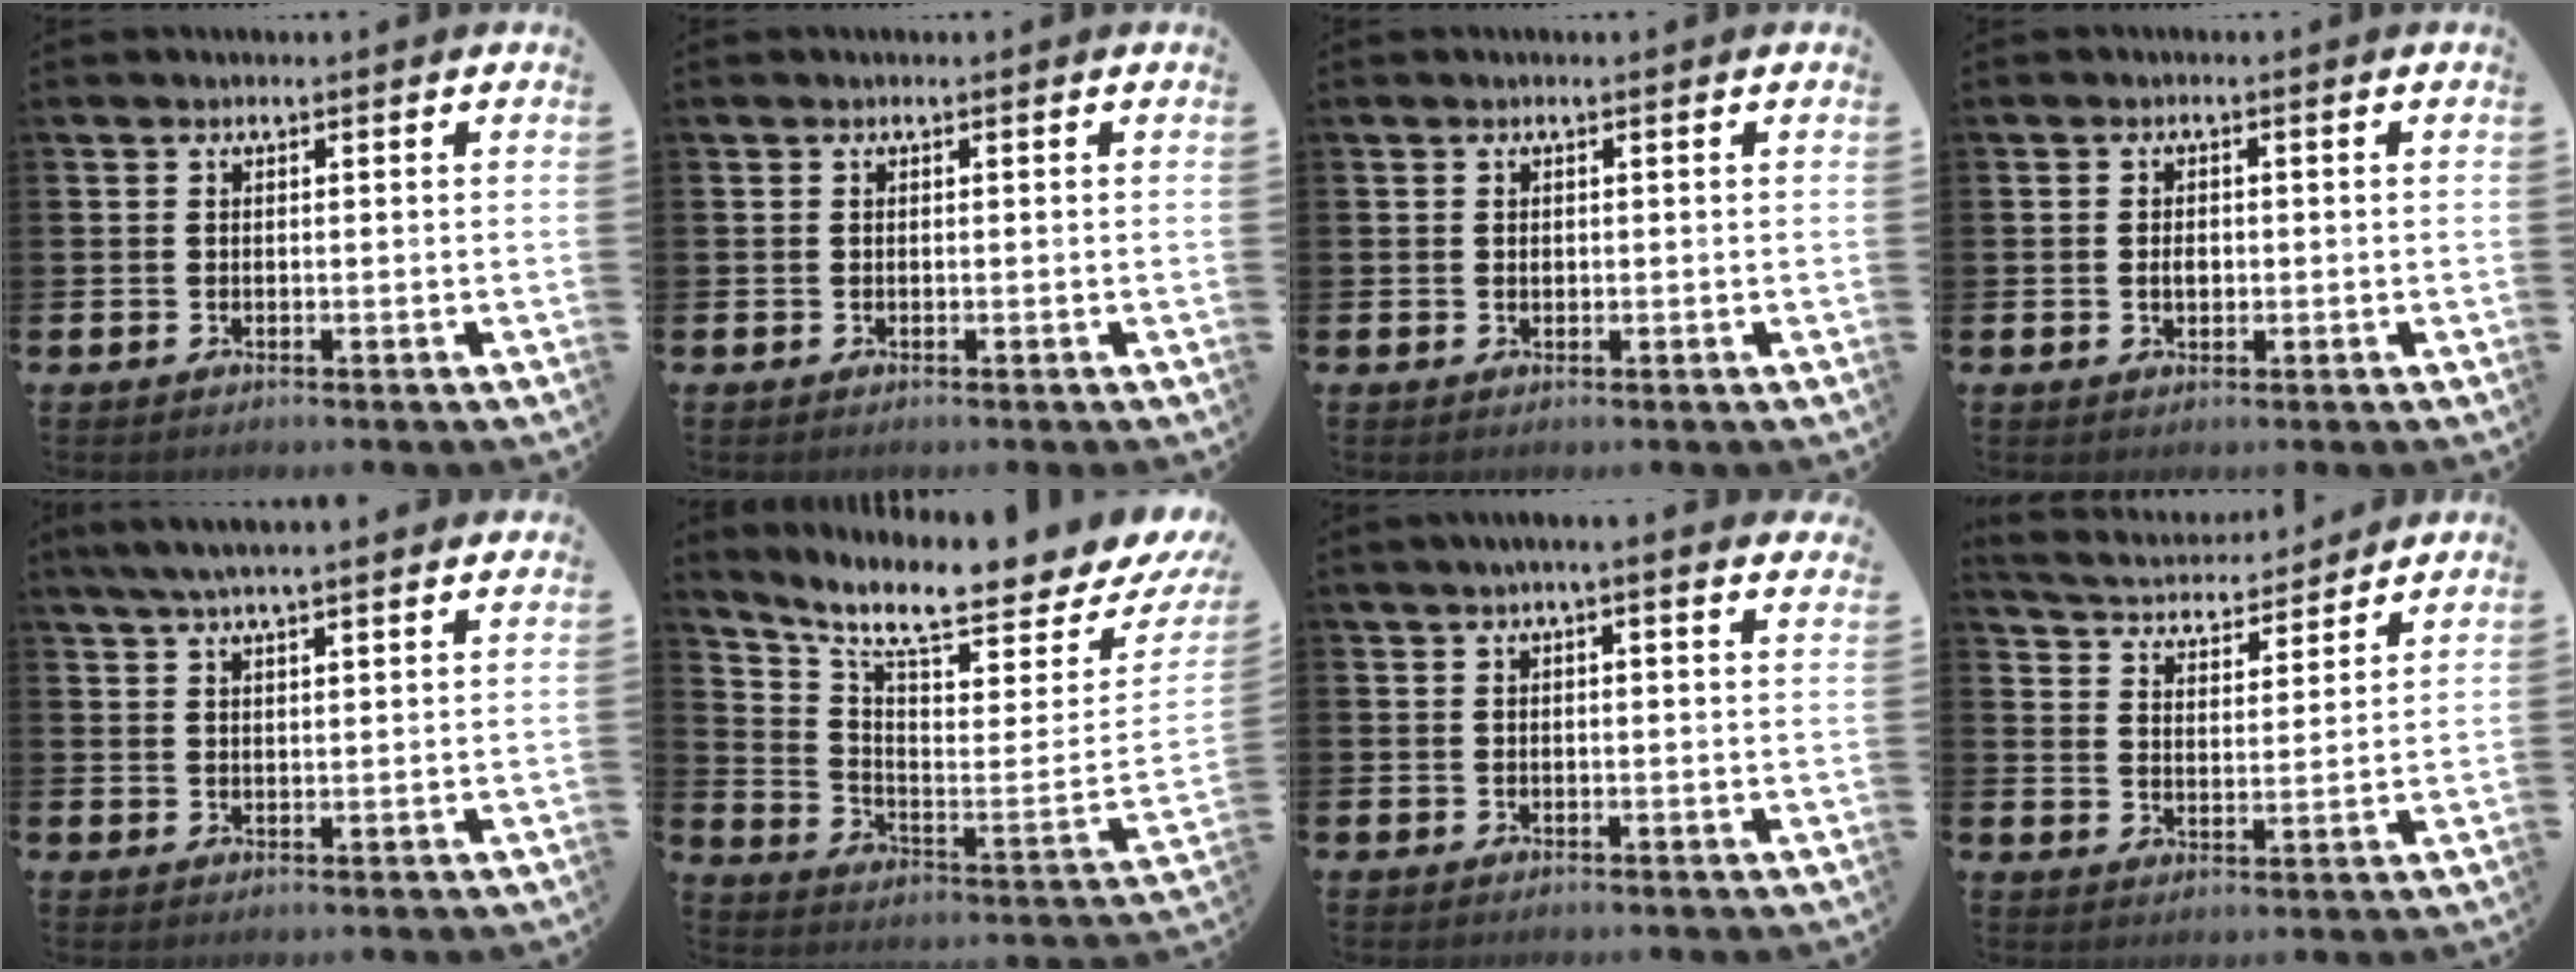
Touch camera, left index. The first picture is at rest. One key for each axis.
{"total": 0.0}
{"total": 0.6, "fx": 0.2, "fy": 0.4, "fz": 0.3, "tx": 0.001, "ty": 0.001, "tz": 0.001}
{"total": 1.8, "fx": -0.1, "fy": 1.2, "fz": 1.4, "tx": -0.018, "ty": 0.004, "tz": -0.005}
{"total": 5.0, "fx": 4.6, "fy": 0.3, "fz": 2.1, "tx": -0.050, "ty": -0.008, "tz": 0.083}
{"total": 8.6, "fx": 7.4, "fy": 1.5, "fz": 4.1, "tx": -0.090, "ty": -0.090, "tz": 0.119}
{"total": 1.8, "fx": 1.5, "fy": -0.1, "fz": 1.0, "tx": -0.018, "ty": 0.000, "tz": 0.027}
{"total": 4.7, "fx": 4.6, "fy": 1.1, "fz": 0.4, "tx": -0.038, "ty": -0.034, "tz": 0.077}